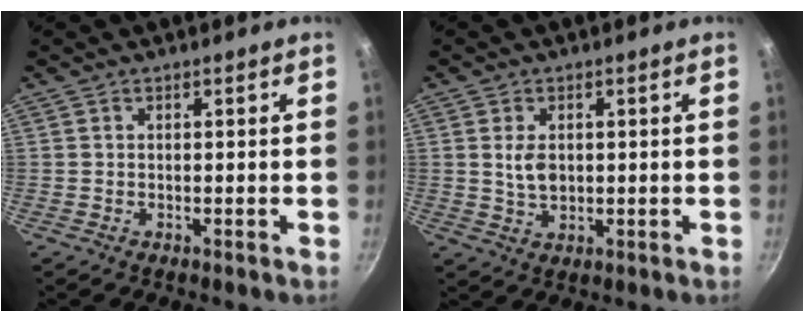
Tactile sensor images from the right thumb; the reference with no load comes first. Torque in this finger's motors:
{"motor_torque": [0.15, -0.10, 0.32, -0.47, 0.02]}